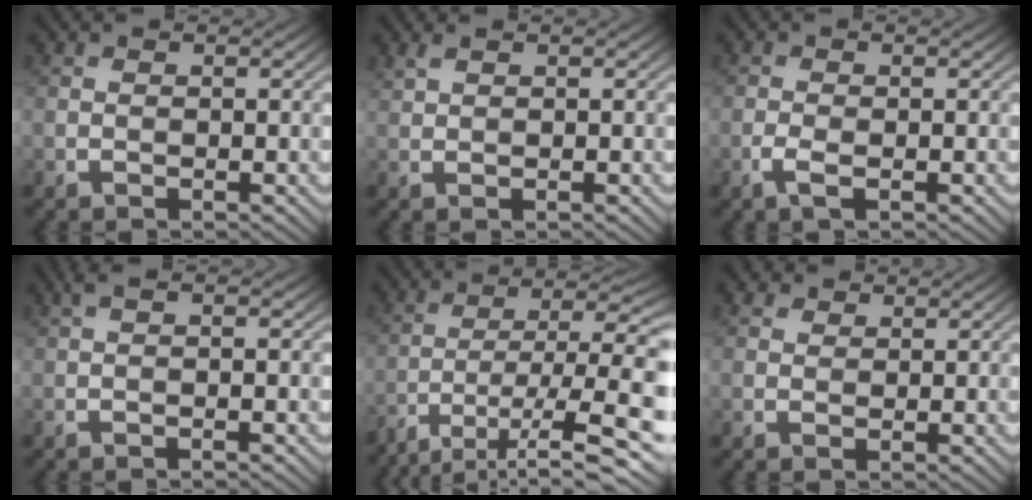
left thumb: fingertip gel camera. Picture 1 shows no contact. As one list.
[{"total": 1.1, "force": [1.0, 0.2, 0.4], "torque": [-0.014, 0.005, 0.022]}, {"total": 1.7, "force": [-0.8, 0.6, 1.4], "torque": [-0.037, -0.001, -0.021]}, {"total": 2.0, "force": [0.4, 0.1, 2.0], "torque": [-0.032, 0.011, 0.000]}, {"total": 12.9, "force": [-5.9, 4.3, 10.7], "torque": [-0.201, -0.012, -0.093]}, {"total": 1.8, "force": [1.5, 0.9, 0.1], "torque": [-0.001, 0.004, 0.025]}]